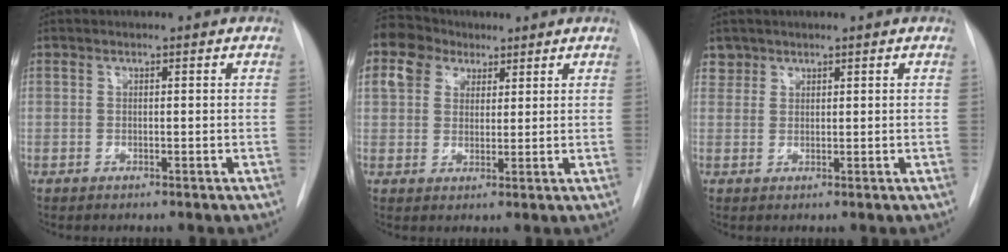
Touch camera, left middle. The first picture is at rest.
{"total": 14.0, "force": [8.0, 10.4, 5.0], "torque": [-0.150, 0.061, 0.155]}
{"total": 1.7, "force": [1.3, 1.1, -0.4], "torque": [0.016, 0.008, 0.020]}